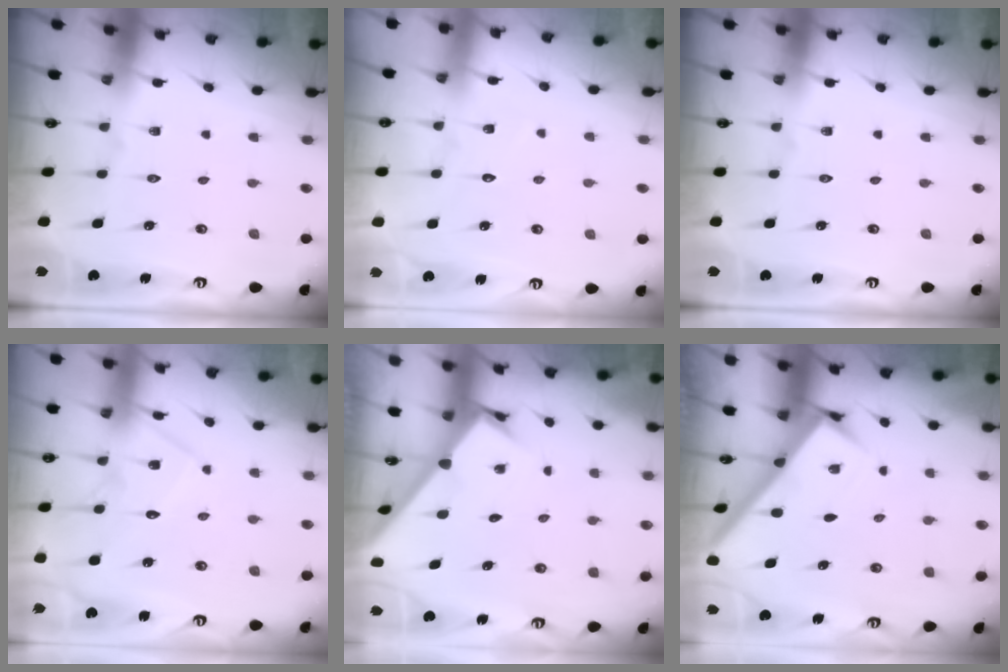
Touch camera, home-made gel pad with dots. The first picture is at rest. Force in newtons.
{"total": 3.0, "press": 3.0, "slide": 0.3}
{"total": 0.0}
{"total": 10.5, "press": 10.5, "slide": 0.4}
{"total": 2.0, "press": 2.0, "slide": 0.2}
{"total": 3.0, "press": 3.0, "slide": 0.1}